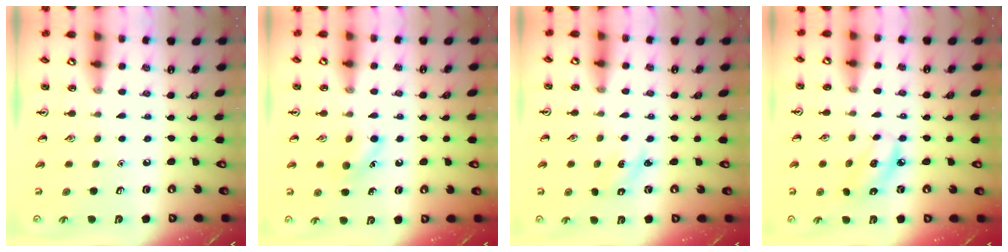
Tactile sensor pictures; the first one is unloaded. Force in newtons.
{"total": 8.0, "press": 7.8, "slide": 1.8}
{"total": 1.4, "press": 1.3, "slide": 0.5}
{"total": 6.5, "press": 6.4, "slide": 1.3}